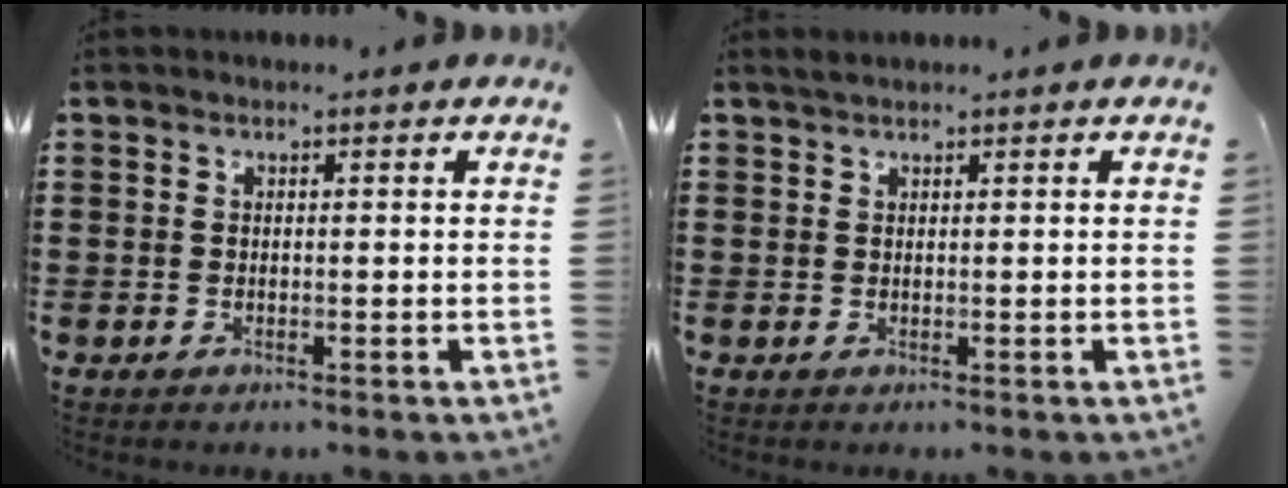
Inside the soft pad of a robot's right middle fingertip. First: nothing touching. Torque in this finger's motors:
{"motor_torque": [-0.10, -0.23, -0.06, -0.01]}